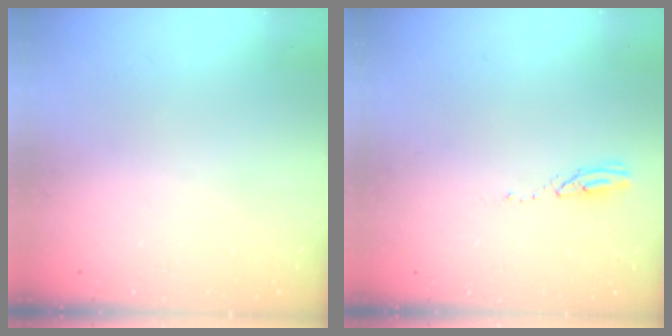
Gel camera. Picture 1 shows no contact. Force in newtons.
{"total": 3.2, "press": 3.2, "slide": 0.3}